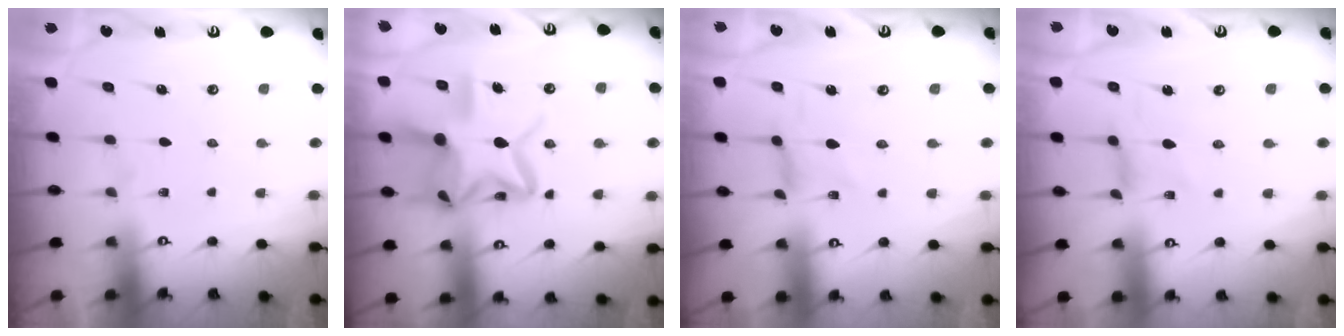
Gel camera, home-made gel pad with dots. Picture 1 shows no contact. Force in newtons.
{"total": 16.7, "press": 16.6, "slide": 1.4}
{"total": 0.0}
{"total": 1.6, "press": 1.5, "slide": 0.4}